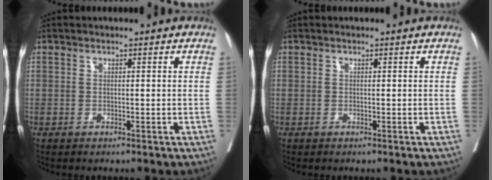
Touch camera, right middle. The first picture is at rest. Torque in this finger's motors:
{"motor_torque": [0.42, -0.36, -0.01, 0.00]}